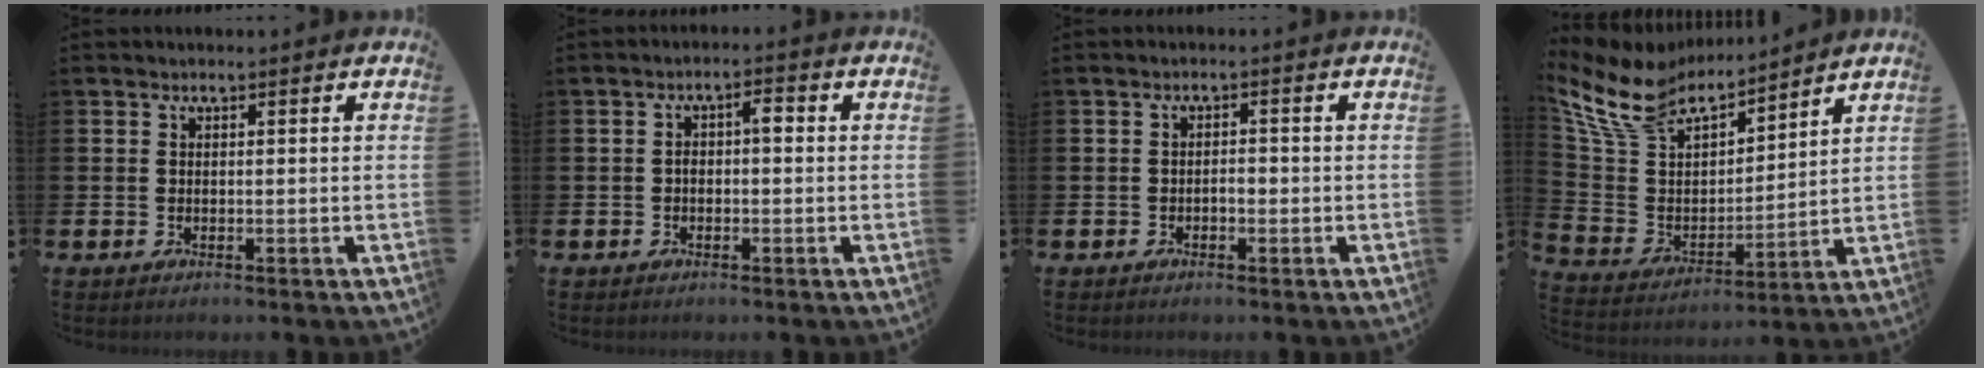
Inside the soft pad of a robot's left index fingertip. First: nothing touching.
{"total": 2.3, "force": [-0.1, 1.0, 2.1], "torque": [-0.030, 0.002, -0.006]}
{"total": 1.2, "force": [-0.5, 0.7, 0.8], "torque": [-0.008, -0.001, -0.012]}
{"total": 10.2, "force": [9.0, 3.9, 2.9], "torque": [-0.106, -0.060, 0.161]}